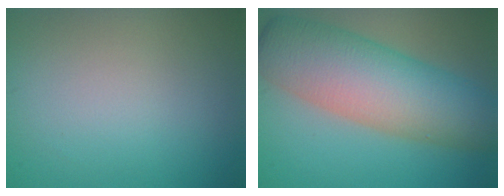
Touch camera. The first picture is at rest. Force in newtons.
{"total": 10.1, "press": 10.1, "slide": 0.2}